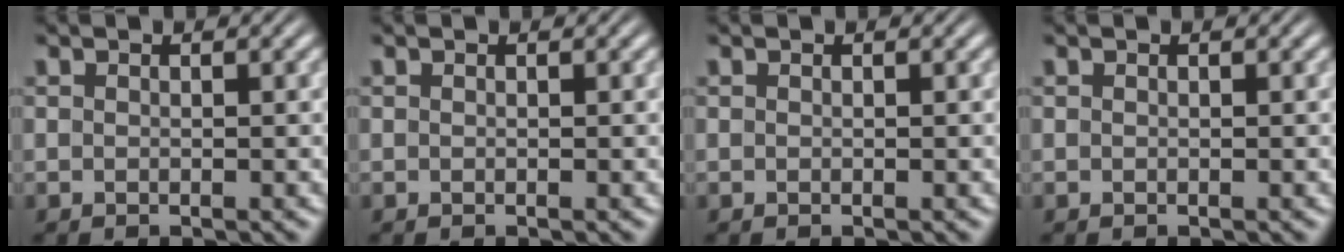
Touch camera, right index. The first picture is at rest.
{"total": 0.0}
{"total": 0.0}
{"total": 0.0}